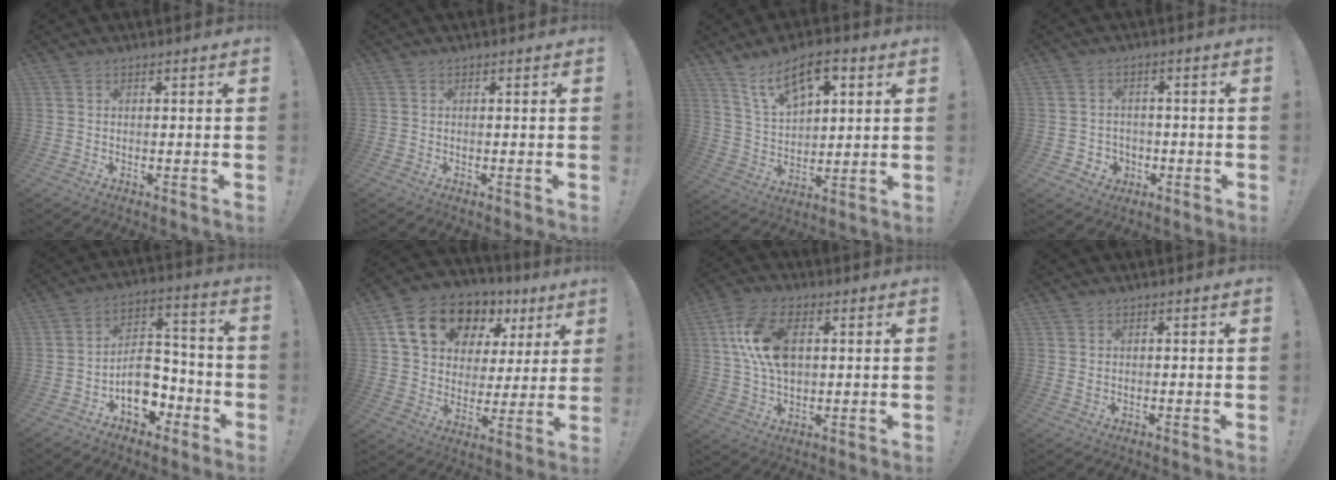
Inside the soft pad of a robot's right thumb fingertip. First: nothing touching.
{"total": 0.0}
{"total": 12.8, "force": [7.5, 6.5, 8.0], "torque": [-0.130, -0.028, 0.135]}
{"total": 4.1, "force": [-0.4, 3.9, 1.2], "torque": [-0.009, 0.002, -0.006]}
{"total": 12.6, "force": [-5.1, 9.2, 6.8], "torque": [-0.099, 0.037, -0.080]}
{"total": 17.2, "force": [9.9, 11.2, 8.6], "torque": [-0.135, -0.045, 0.189]}
{"total": 14.0, "force": [2.7, 8.4, 10.8], "torque": [-0.207, 0.005, 0.051]}
{"total": 0.7, "force": [0.5, 0.5, 0.3], "torque": [-0.004, 0.001, 0.009]}